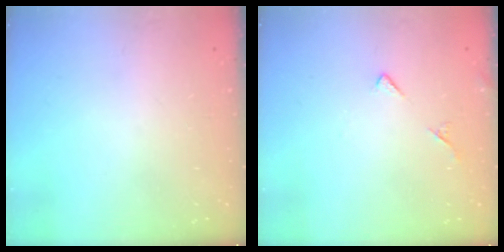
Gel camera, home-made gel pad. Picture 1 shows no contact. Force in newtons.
{"total": 6.2, "press": 6.1, "slide": 0.6}